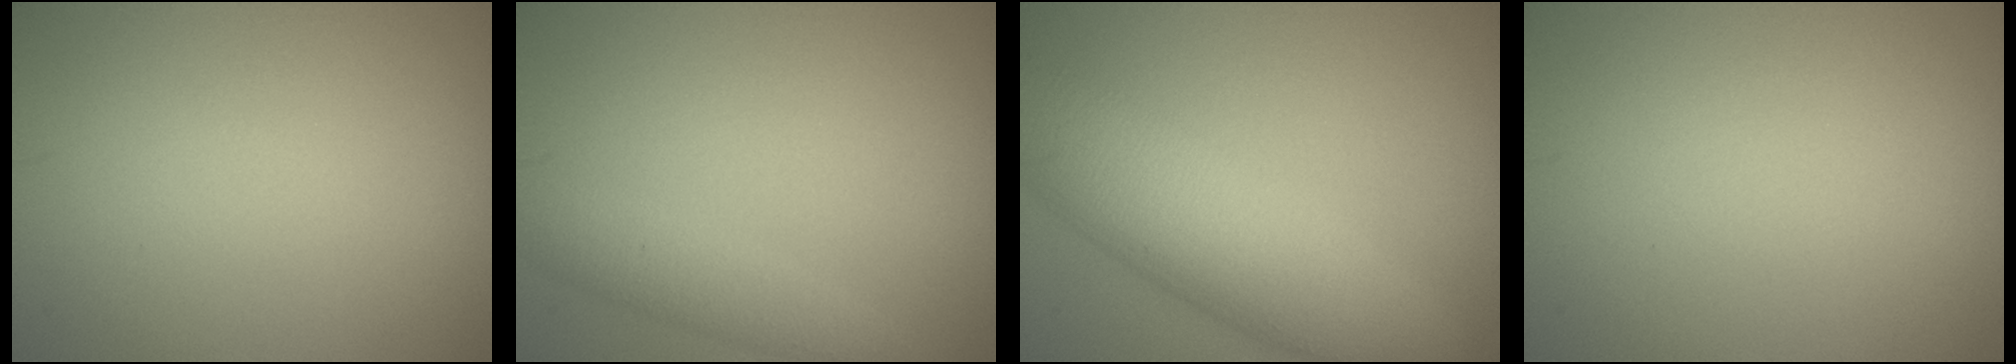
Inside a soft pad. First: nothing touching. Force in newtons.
{"total": 2.2, "press": 2.2, "slide": 0.2}
{"total": 7.9, "press": 7.9, "slide": 0.1}
{"total": 0.0}